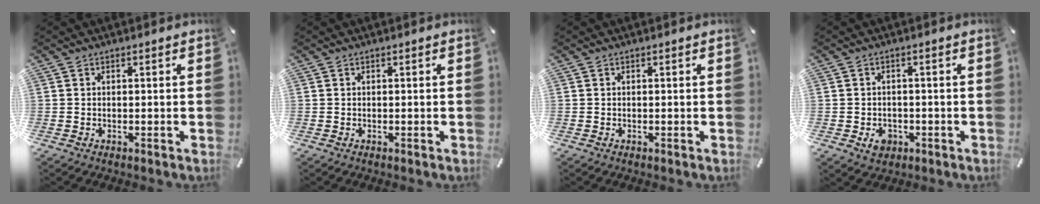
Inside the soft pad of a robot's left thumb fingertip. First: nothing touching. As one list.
[{"total": 0.0}, {"total": 0.0}, {"total": 3.9, "force": [-1.4, 3.1, 2.0], "torque": [-0.031, 0.002, -0.025]}]